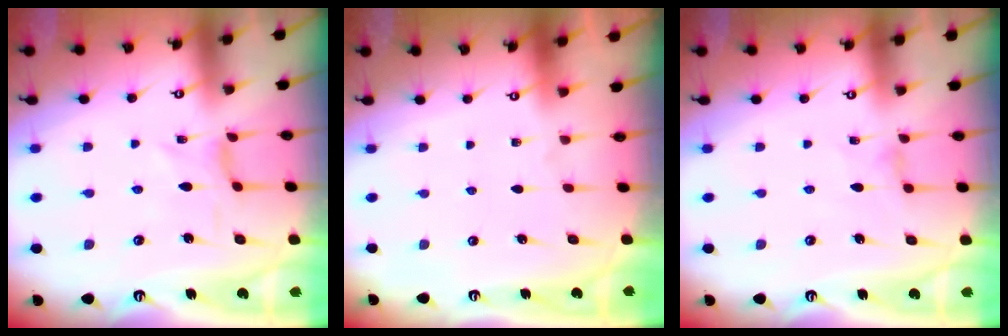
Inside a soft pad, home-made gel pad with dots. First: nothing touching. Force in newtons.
{"total": 0.0}
{"total": 0.9, "press": 0.8, "slide": 0.4}